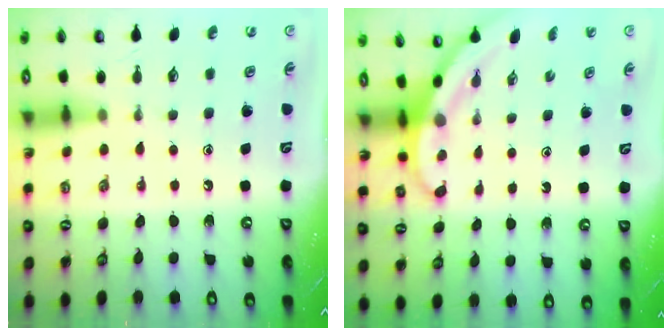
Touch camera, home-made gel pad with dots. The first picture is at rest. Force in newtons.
{"total": 3.3, "press": 3.3, "slide": 0.1}